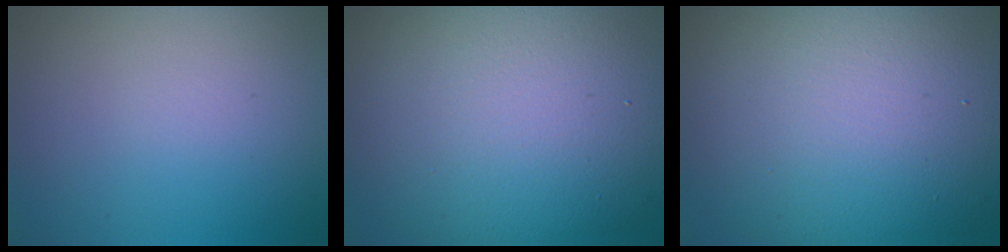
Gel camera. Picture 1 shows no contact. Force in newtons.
{"total": 14.9, "press": 14.9, "slide": 1.1}
{"total": 15.1, "press": 15.1, "slide": 1.0}